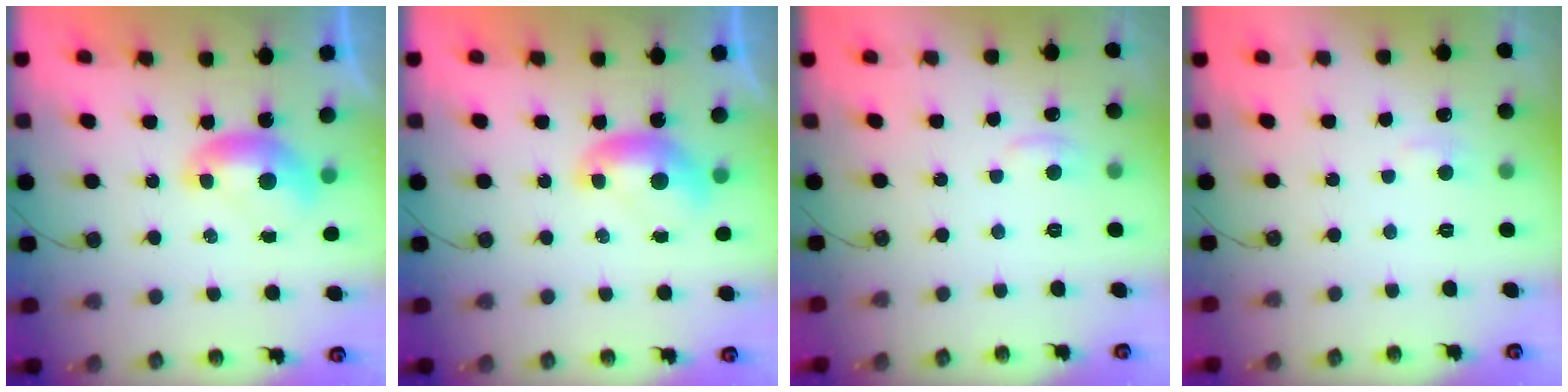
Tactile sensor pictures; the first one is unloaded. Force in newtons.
{"total": 0.0}
{"total": 1.0, "press": 0.0, "slide": 1.0}
{"total": 1.9, "press": 1.7, "slide": 0.7}